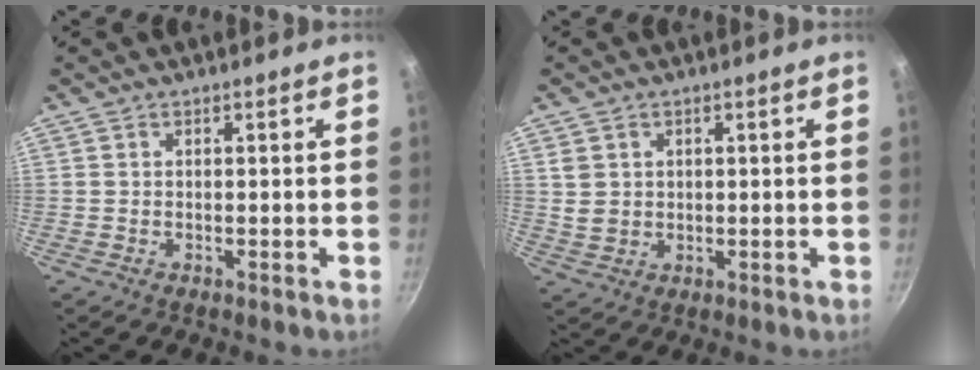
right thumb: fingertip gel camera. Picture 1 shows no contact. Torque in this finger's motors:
{"motor_torque": [0.29, 0.50, 0.20, -0.11, 0.09]}